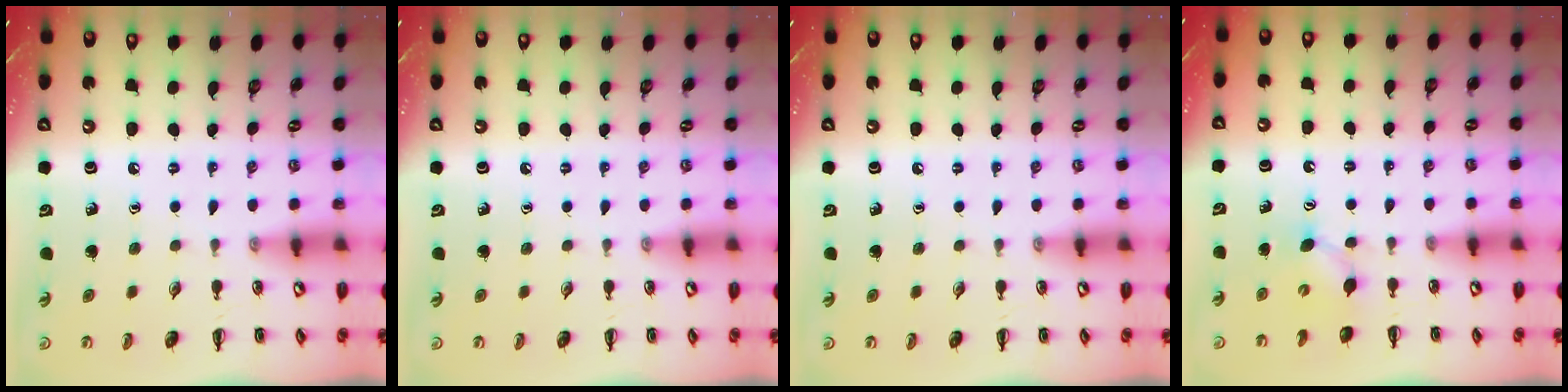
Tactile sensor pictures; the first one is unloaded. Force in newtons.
{"total": 0.0}
{"total": 0.0}
{"total": 4.4, "press": 4.3, "slide": 1.1}